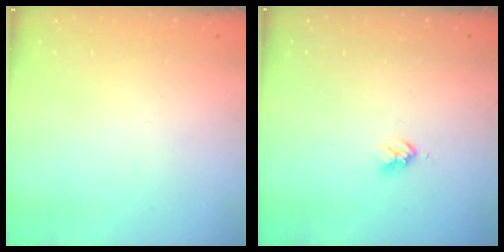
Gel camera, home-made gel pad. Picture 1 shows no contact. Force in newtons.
{"total": 3.2, "press": 3.2, "slide": 0.4}